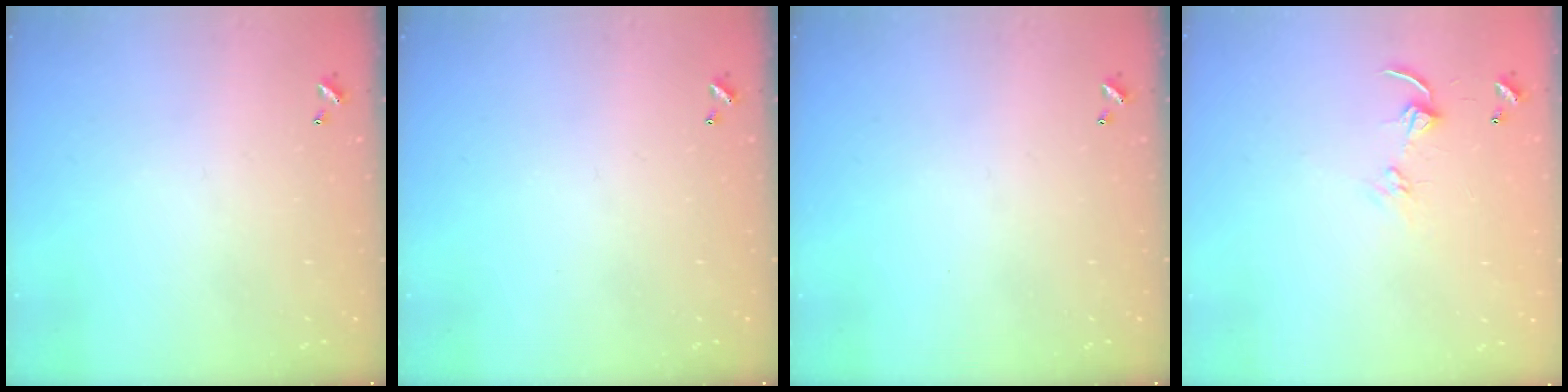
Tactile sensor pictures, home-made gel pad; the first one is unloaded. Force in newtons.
{"total": 0.0}
{"total": 0.0}
{"total": 4.4, "press": 4.4, "slide": 0.5}